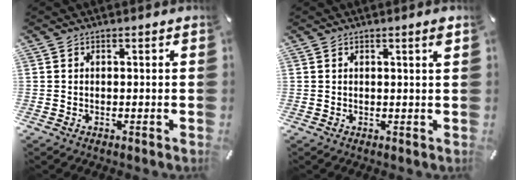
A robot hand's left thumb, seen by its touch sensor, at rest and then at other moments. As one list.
[{"total": 1.9, "force": [0.8, 0.1, 1.7], "torque": [-0.028, -0.003, 0.011]}]